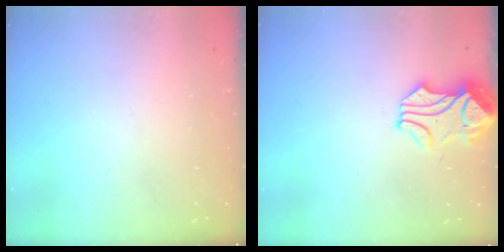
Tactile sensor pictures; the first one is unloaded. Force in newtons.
{"total": 0.0}